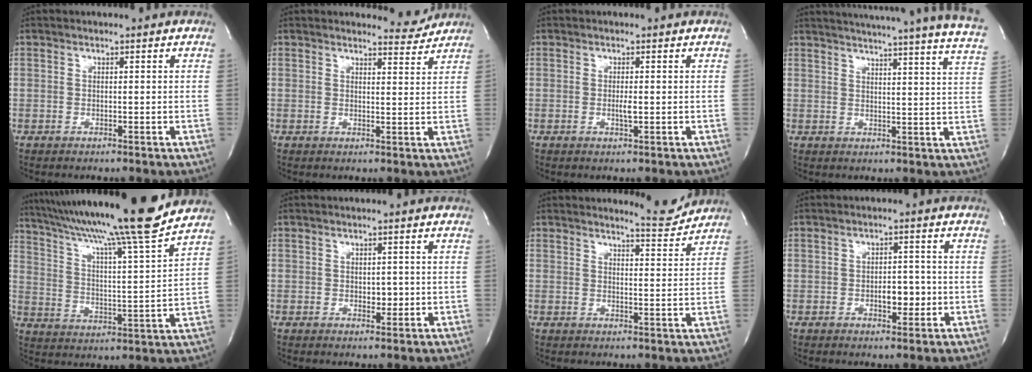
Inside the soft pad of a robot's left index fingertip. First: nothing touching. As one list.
[{"total": 3.1, "force": [3.0, 0.0, -0.7], "torque": [-0.001, -0.023, 0.035]}, {"total": 1.3, "force": [-0.1, 0.1, 1.3], "torque": [-0.027, -0.002, -0.002]}, {"total": 25.6, "force": [23.1, -0.7, 11.0], "torque": [-0.167, -0.071, 0.269]}, {"total": 20.4, "force": [17.8, -1.4, 9.8], "torque": [-0.171, -0.024, 0.274]}, {"total": 1.9, "force": [-0.1, 1.2, 1.4], "torque": [-0.017, 0.000, 0.002]}, {"total": 4.1, "force": [4.1, -0.2, -0.2], "torque": [-0.007, -0.027, 0.051]}, {"total": 3.7, "force": [-0.9, 1.8, 3.1], "torque": [-0.041, 0.004, -0.009]}]